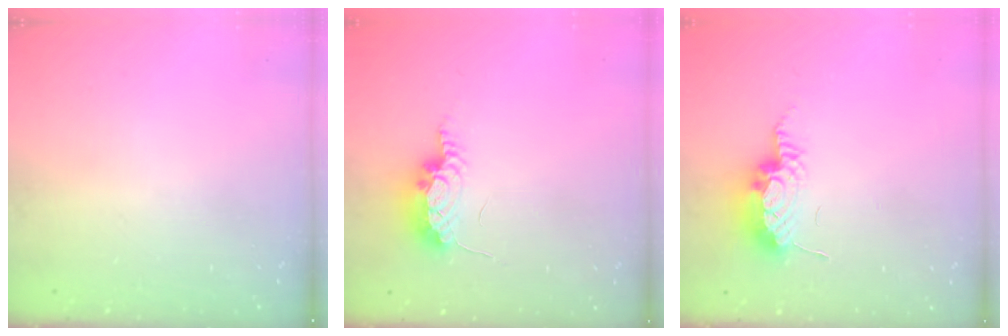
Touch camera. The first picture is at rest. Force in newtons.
{"total": 7.4, "press": 7.1, "slide": 1.9}
{"total": 16.0, "press": 11.4, "slide": 11.2}